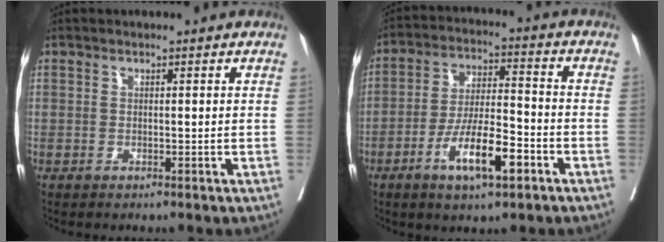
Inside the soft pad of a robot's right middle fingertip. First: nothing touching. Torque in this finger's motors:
{"motor_torque": [1.29, -0.85, 0.30, 0.09]}